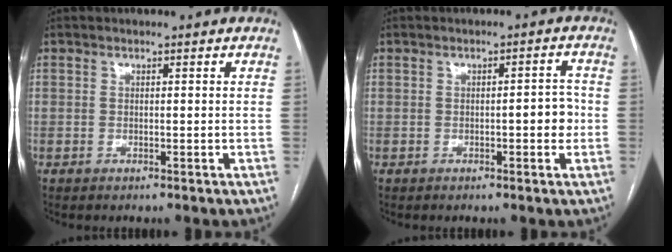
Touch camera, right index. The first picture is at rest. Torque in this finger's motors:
{"motor_torque": [0.59, 0.00, 0.20, 0.05]}